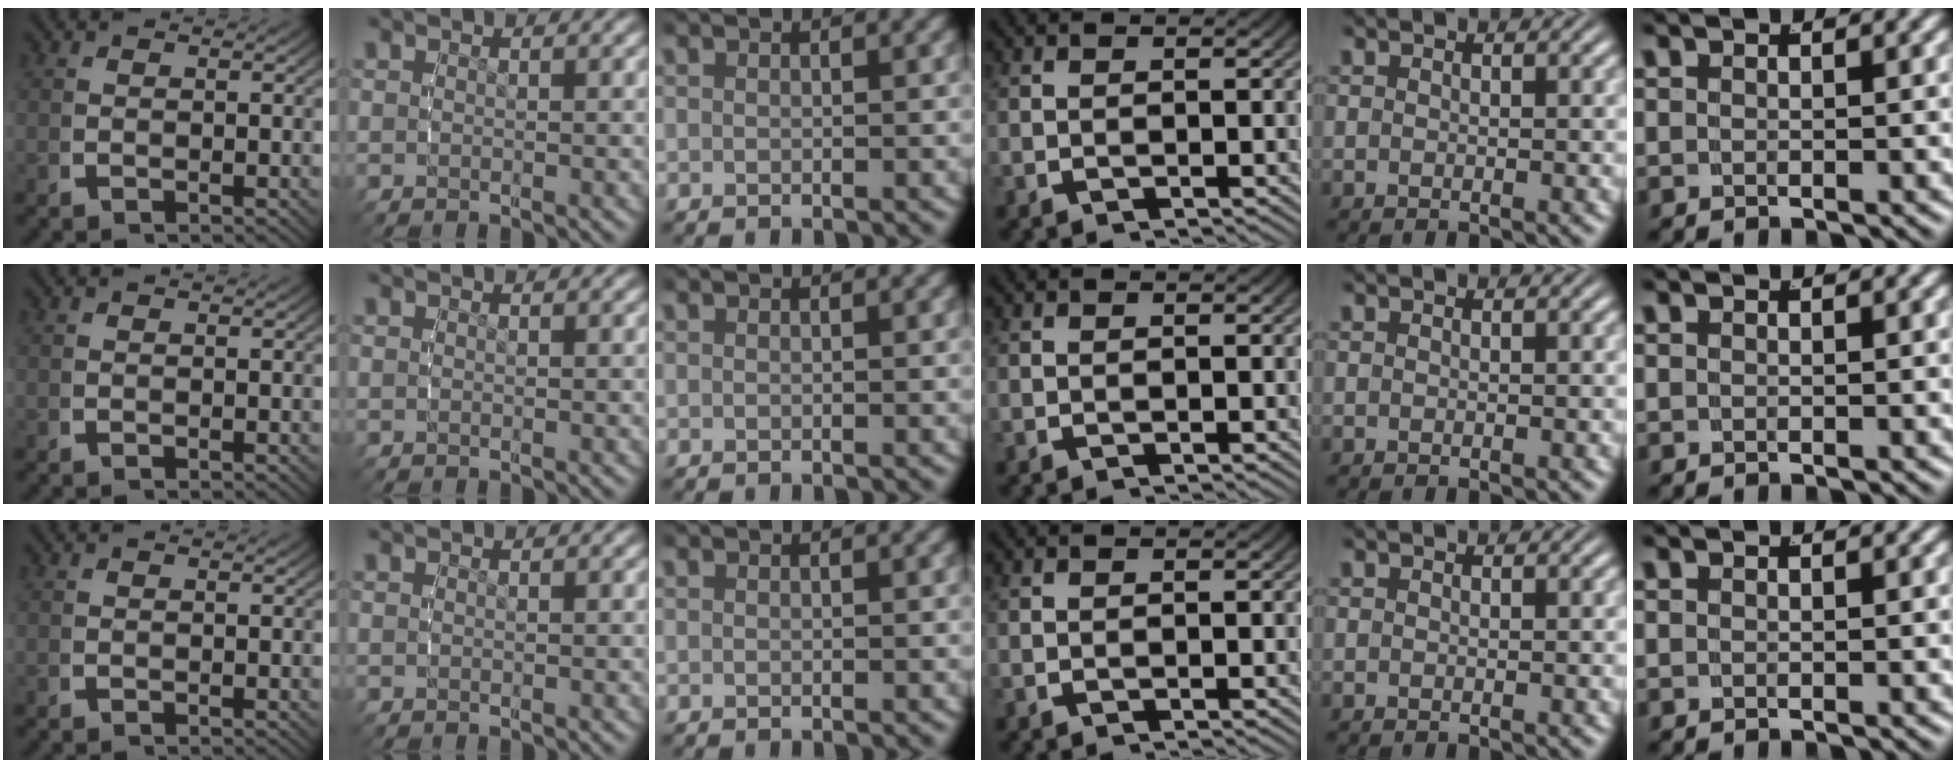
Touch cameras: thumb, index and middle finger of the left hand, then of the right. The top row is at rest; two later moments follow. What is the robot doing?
{"motion": "reach", "object": "paper towel"}